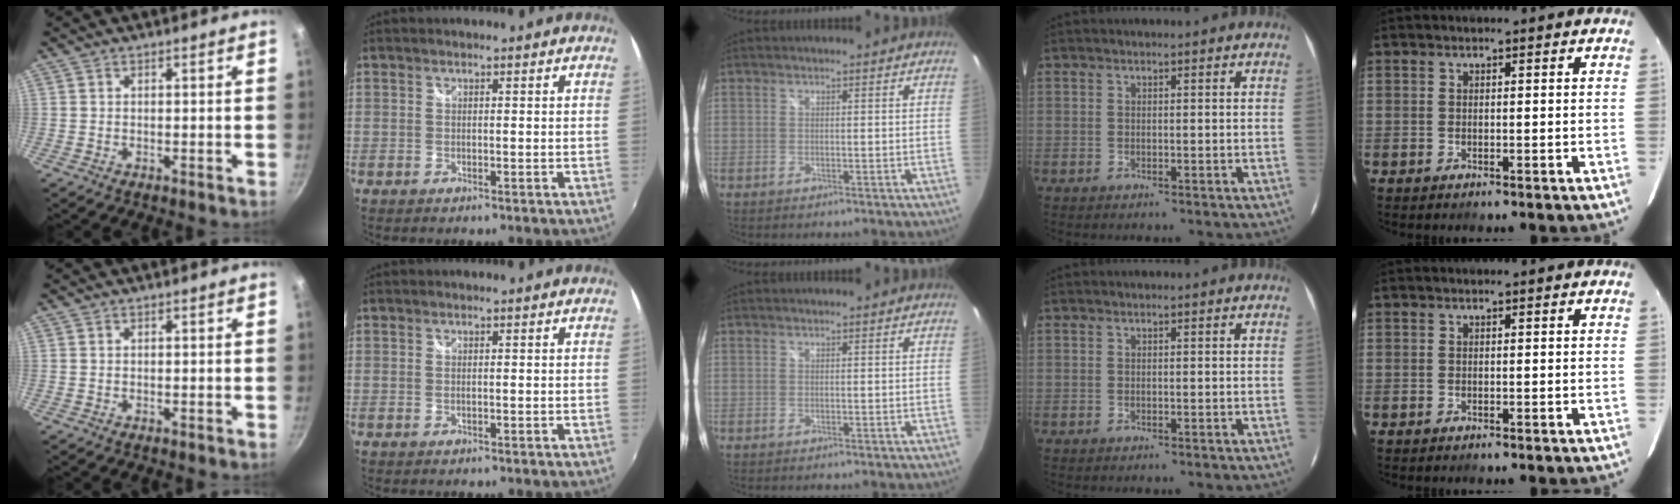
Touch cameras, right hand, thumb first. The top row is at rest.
{}